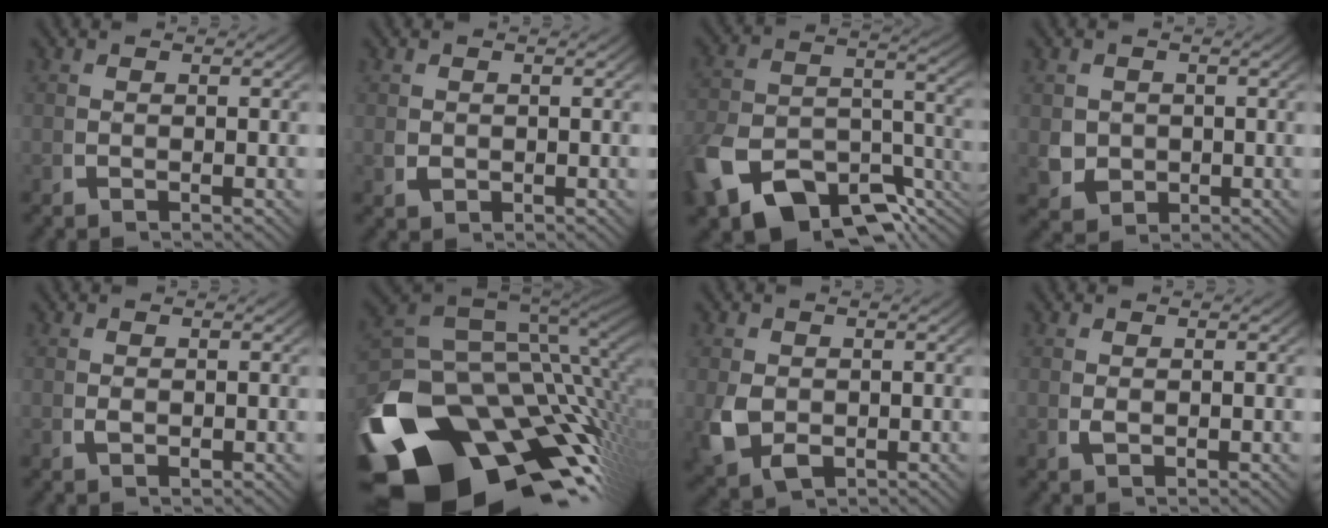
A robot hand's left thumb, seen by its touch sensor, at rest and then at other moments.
{"total": 1.5, "force": [0.0, 1.2, 0.8], "torque": [-0.024, -0.011, 0.010]}
{"total": 12.7, "force": [-7.5, 7.2, 7.2], "torque": [-0.149, -0.051, -0.094]}
{"total": 4.8, "force": [-0.5, 4.0, 2.5], "torque": [-0.062, -0.030, 0.008]}
{"total": 0.9, "force": [0.2, 0.5, 0.7], "torque": [-0.017, -0.007, 0.010]}
{"total": 28.6, "force": [-7.3, 17.3, 21.6], "torque": [-0.377, -0.077, -0.077]}
{"total": 5.3, "force": [-0.8, 4.0, 3.5], "torque": [-0.095, -0.032, 0.006]}
{"total": 0.8, "force": [0.3, 0.3, 0.7], "torque": [-0.020, -0.006, 0.015]}